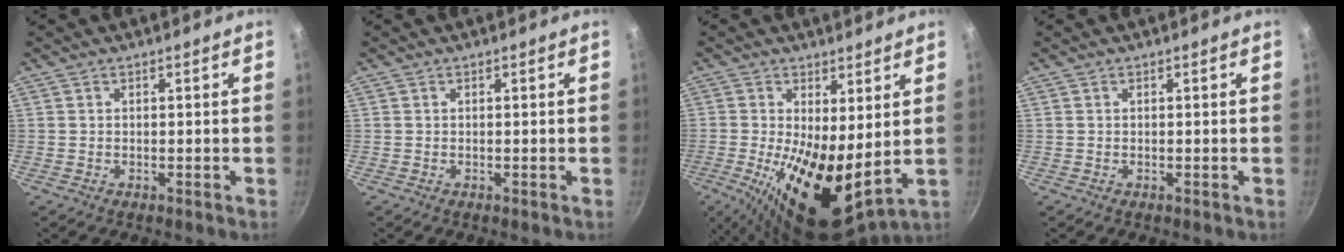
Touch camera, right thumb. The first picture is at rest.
{"total": 0.0}
{"total": 13.8, "force": [0.1, 5.8, 12.6], "torque": [-0.202, -0.031, 0.007]}
{"total": 0.0}